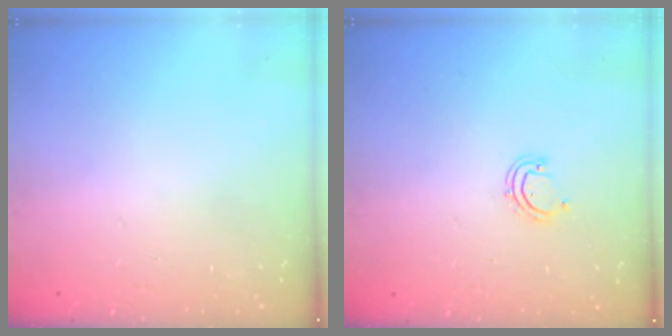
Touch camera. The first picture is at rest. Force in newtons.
{"total": 4.8, "press": 4.5, "slide": 1.8}